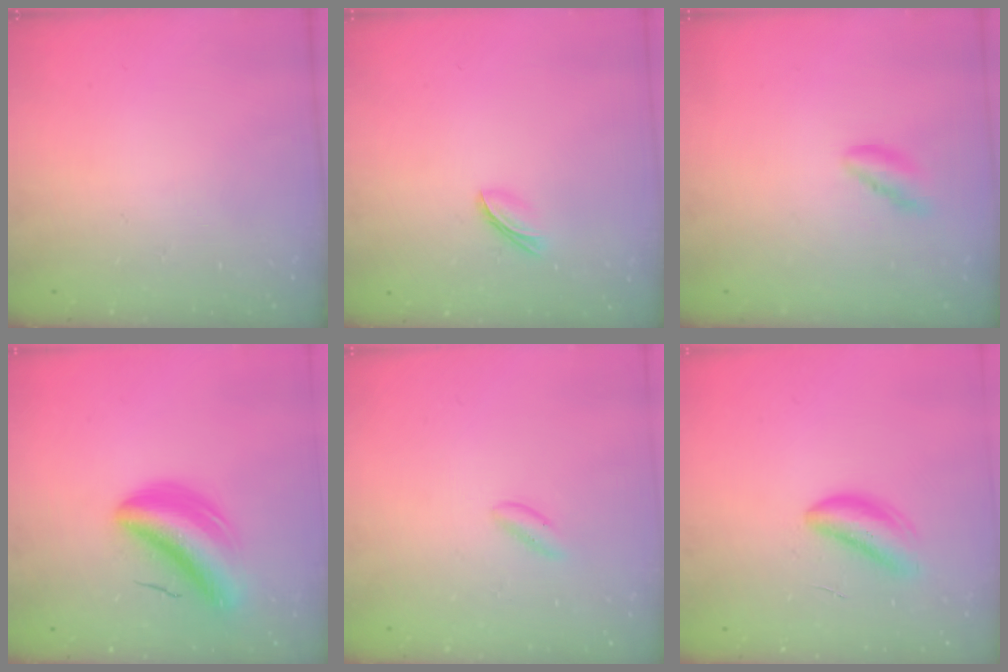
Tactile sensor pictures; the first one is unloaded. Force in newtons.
{"total": 3.7, "press": 3.7, "slide": 0.7}
{"total": 0.0}
{"total": 7.7, "press": 7.4, "slide": 2.1}
{"total": 1.4, "press": 1.2, "slide": 0.6}
{"total": 4.3, "press": 4.0, "slide": 1.6}